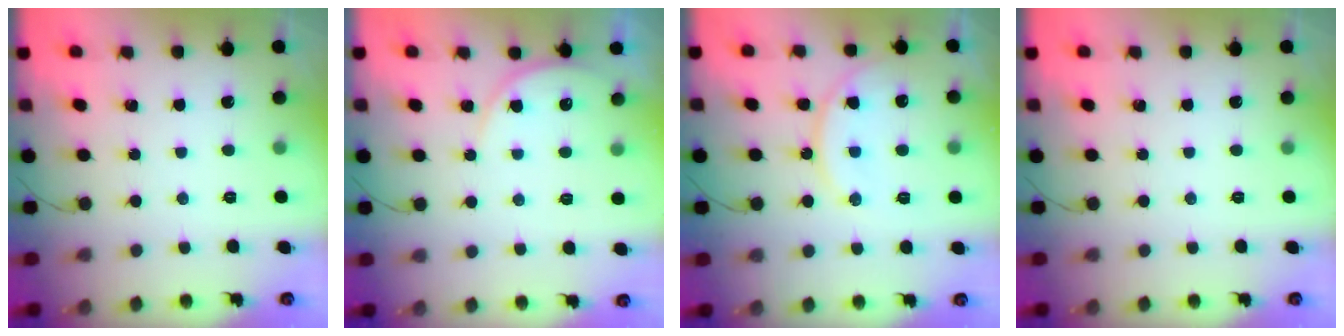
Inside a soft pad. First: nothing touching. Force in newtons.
{"total": 5.6, "press": 5.6, "slide": 0.4}
{"total": 13.8, "press": 13.8, "slide": 1.3}
{"total": 0.0}